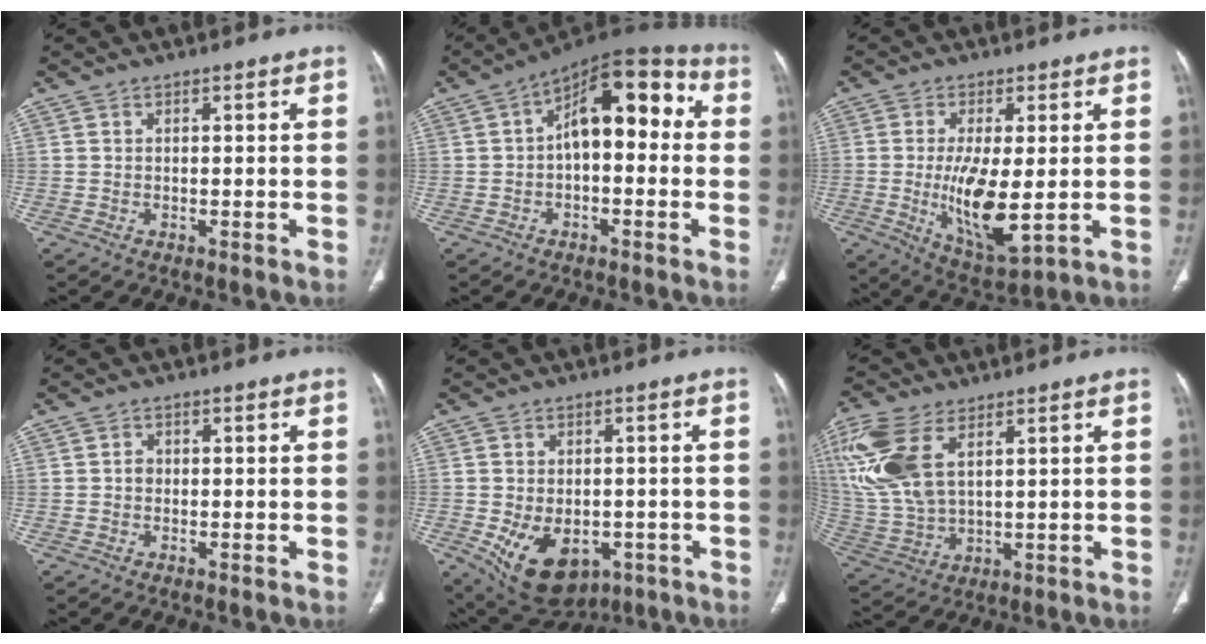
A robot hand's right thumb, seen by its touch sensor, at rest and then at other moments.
{"total": 14.2, "force": [1.1, 7.4, 12.0], "torque": [-0.141, 0.046, 0.004]}
{"total": 12.2, "force": [-1.2, 4.2, 11.4], "torque": [-0.205, -0.025, -0.006]}
{"total": 1.1, "force": [-0.1, 1.0, 0.5], "torque": [-0.002, 0.005, -0.004]}
{"total": 13.3, "force": [-4.8, 8.9, 8.6], "torque": [-0.130, 0.003, -0.051]}
{"total": 16.3, "force": [6.6, 8.6, 12.2], "torque": [-0.293, -0.012, 0.141]}